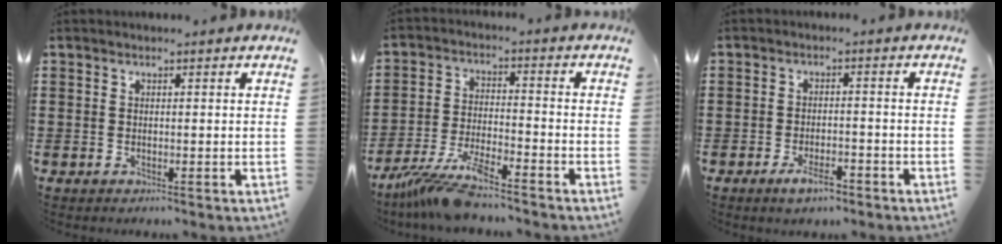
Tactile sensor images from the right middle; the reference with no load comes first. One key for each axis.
{"total": 8.1, "fx": -7.1, "fy": 0.4, "fz": 3.9, "tx": -0.090, "ty": -0.011, "tz": -0.138}
{"total": 3.8, "fx": -2.6, "fy": 1.3, "fz": 2.4, "tx": -0.045, "ty": 0.005, "tz": -0.049}